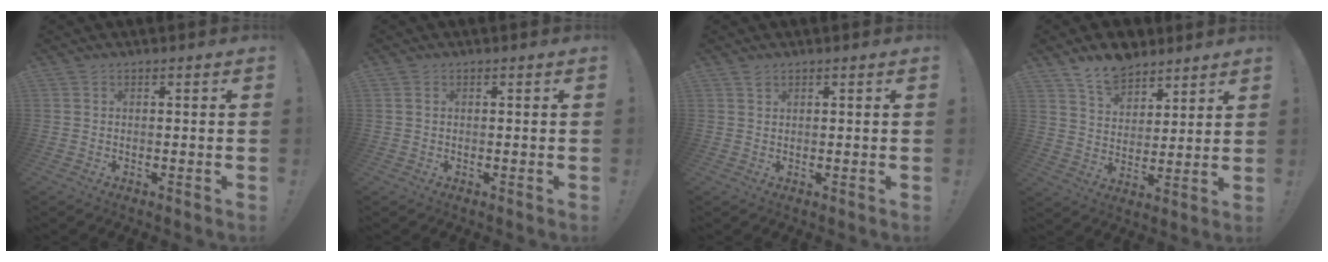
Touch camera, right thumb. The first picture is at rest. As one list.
[{"total": 0.7, "force": [0.3, 0.5, 0.3], "torque": [-0.010, 0.004, 0.006]}, {"total": 0.9, "force": [0.8, 0.4, 0.3], "torque": [-0.002, -0.003, 0.014]}, {"total": 10.6, "force": [8.7, 5.4, 2.8], "torque": [-0.050, -0.060, 0.167]}]